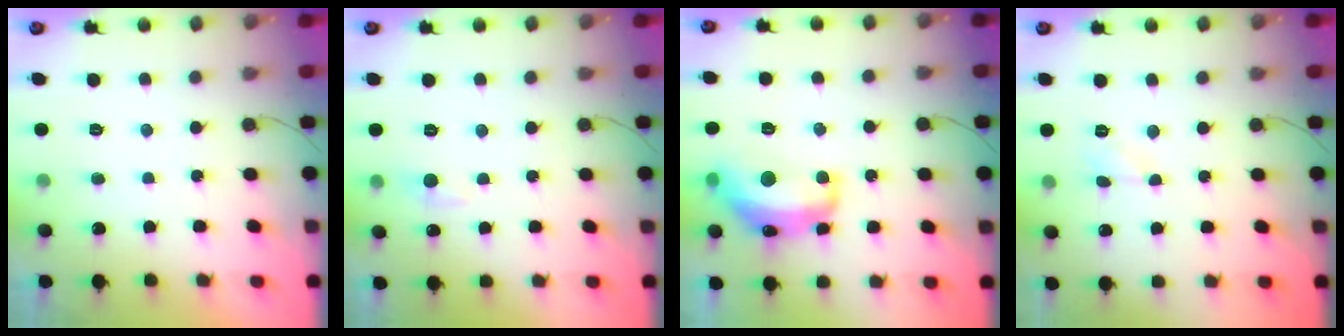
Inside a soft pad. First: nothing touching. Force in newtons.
{"total": 5.6, "press": 5.6, "slide": 0.8}
{"total": 14.9, "press": 14.8, "slide": 0.9}
{"total": 2.9, "press": 2.9, "slide": 0.3}